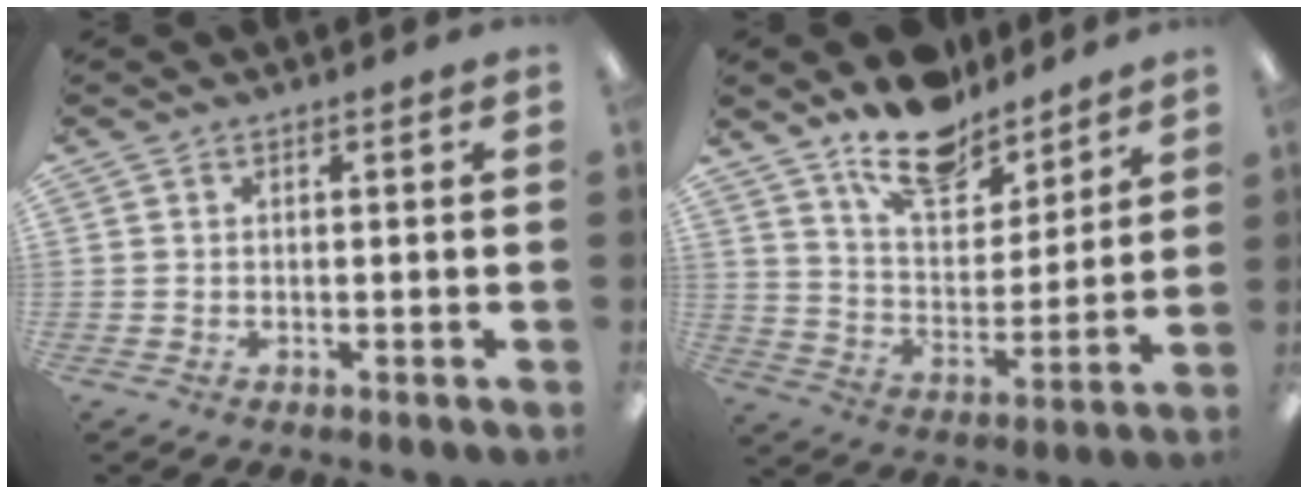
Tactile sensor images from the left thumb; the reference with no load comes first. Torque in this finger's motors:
{"motor_torque": [0.39, 0.29, -0.04, -0.90, 0.10]}